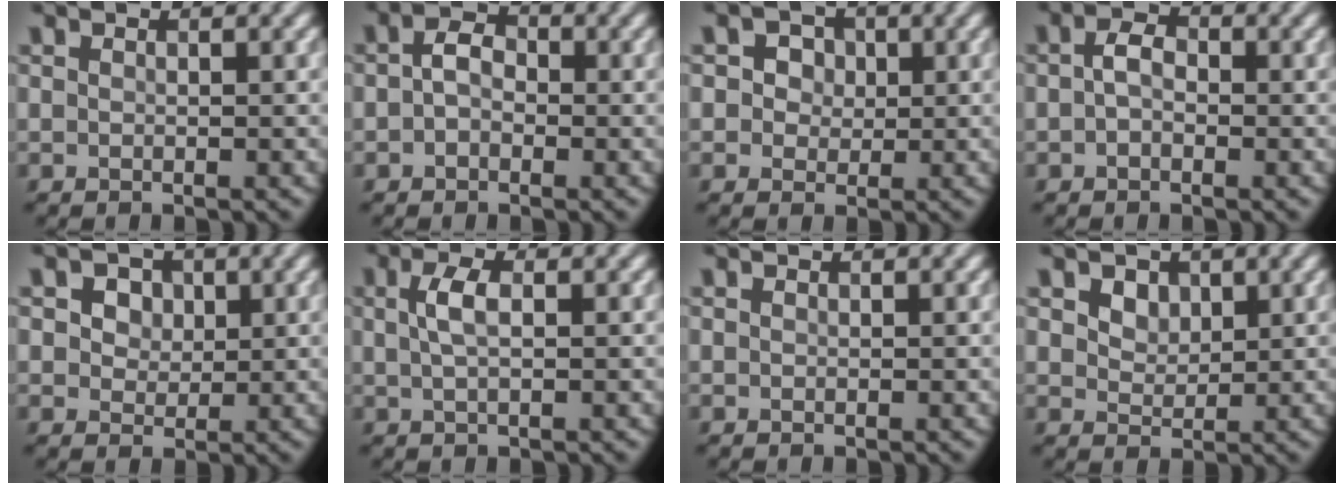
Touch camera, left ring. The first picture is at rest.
{"total": 2.3, "force": [-0.1, 1.6, 1.7], "torque": [-0.030, 0.005, -0.011]}
{"total": 3.1, "force": [1.1, 2.6, 1.4], "torque": [-0.017, 0.004, 0.005]}
{"total": 2.0, "force": [-0.1, 1.3, 1.5], "torque": [-0.030, 0.006, -0.008]}
{"total": 4.3, "force": [2.1, 3.1, 2.3], "torque": [-0.044, 0.009, 0.020]}
{"total": 2.3, "force": [0.5, 0.9, 2.1], "torque": [-0.044, 0.006, 0.008]}
{"total": 0.0}
{"total": 2.5, "force": [1.4, 1.7, 1.1], "torque": [-0.026, -0.003, 0.027]}